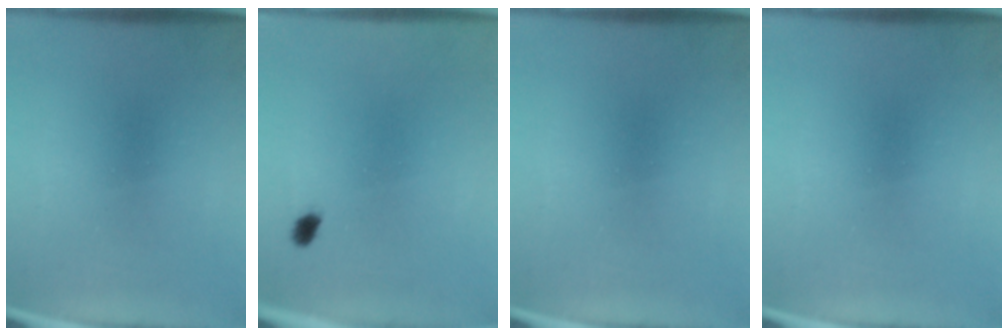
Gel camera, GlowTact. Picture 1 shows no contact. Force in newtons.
{"total": 1.4}
{"total": 0.0}
{"total": 0.0}